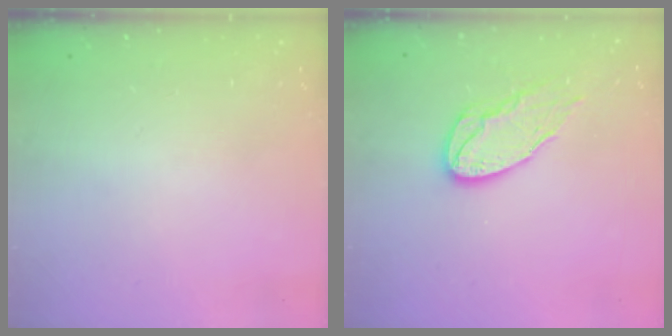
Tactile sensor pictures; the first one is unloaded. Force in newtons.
{"total": 11.3, "press": 11.3, "slide": 0.9}